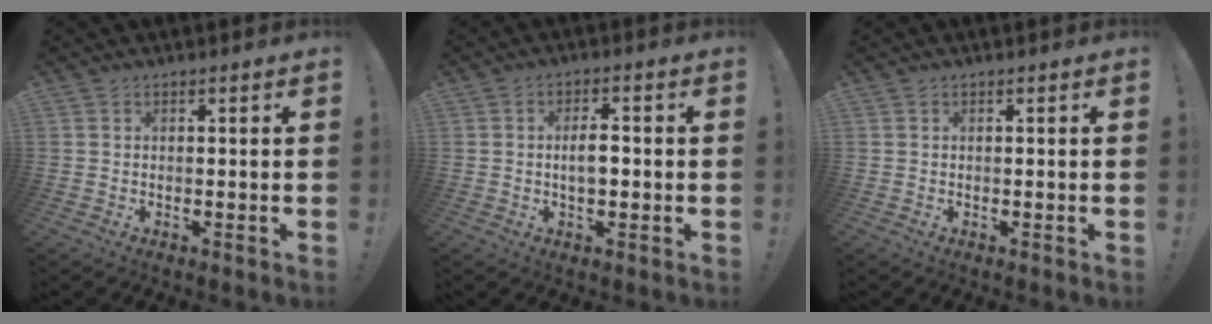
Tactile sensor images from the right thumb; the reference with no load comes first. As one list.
[{"total": 4.9, "force": [-0.6, 2.3, 4.3], "torque": [-0.071, 0.004, -0.017]}, {"total": 0.0}]